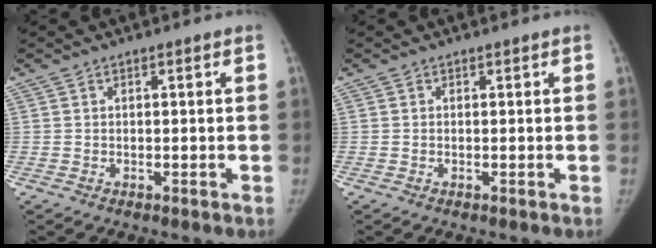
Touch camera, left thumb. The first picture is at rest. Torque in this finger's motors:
{"motor_torque": [0.01, 0.00, 0.06, -0.02, 0.00]}